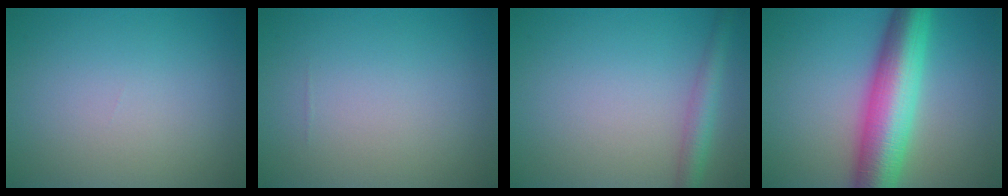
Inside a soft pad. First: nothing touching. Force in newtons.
{"total": 0.0}
{"total": 2.7, "press": 2.7, "slide": 0.1}
{"total": 9.7, "press": 9.7, "slide": 0.2}